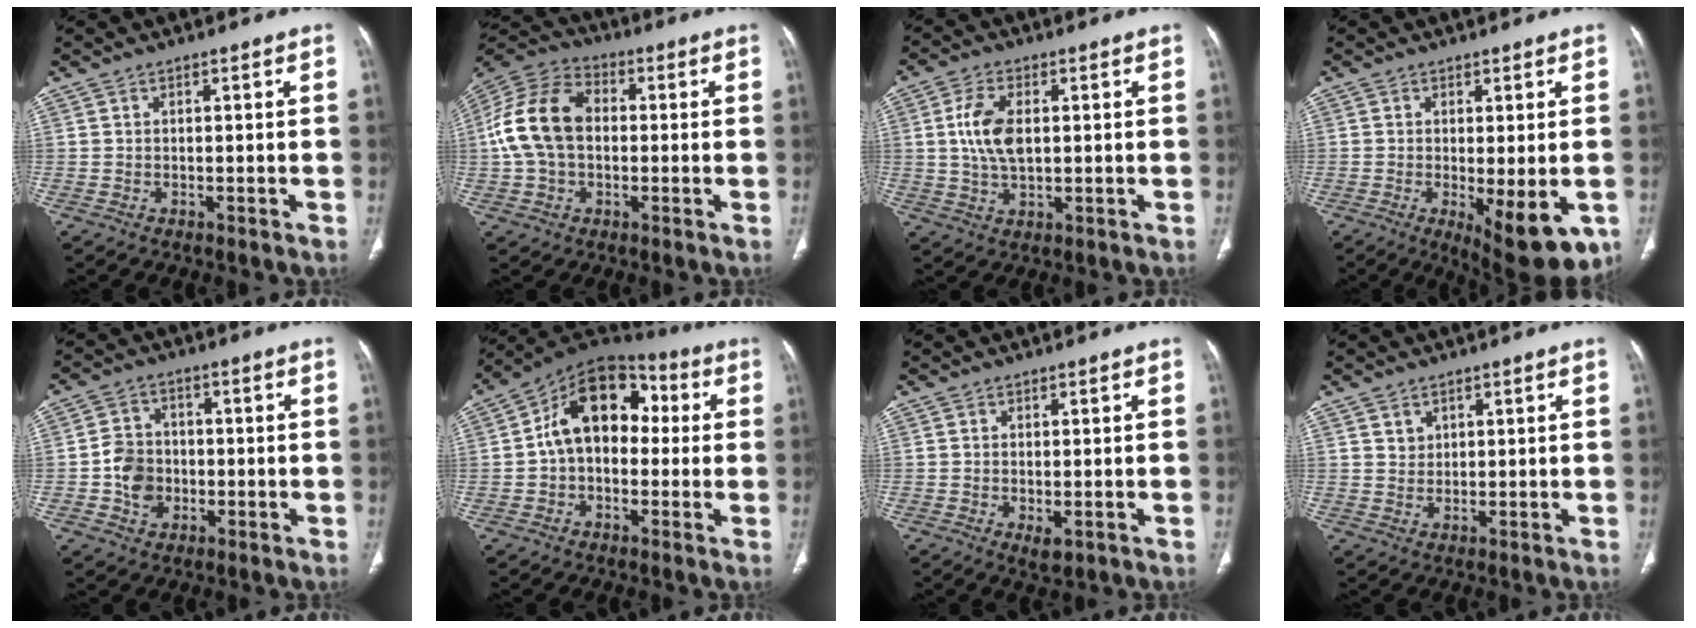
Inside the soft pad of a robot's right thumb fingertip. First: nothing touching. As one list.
[{"total": 14.9, "force": [0.4, 10.4, 10.7], "torque": [-0.207, 0.035, 0.000]}, {"total": 8.1, "force": [1.1, 4.5, 6.6], "torque": [-0.132, -0.001, 0.021]}, {"total": 11.2, "force": [-3.6, 3.7, 9.9], "torque": [-0.129, -0.021, -0.041]}, {"total": 7.1, "force": [-1.4, 6.0, 3.5], "torque": [-0.042, 0.015, -0.027]}, {"total": 14.9, "force": [1.0, 10.4, 10.6], "torque": [-0.134, 0.046, 0.001]}, {"total": 2.5, "force": [-0.7, 1.3, 2.0], "torque": [-0.034, -0.005, -0.006]}, {"total": 2.1, "force": [1.2, 1.7, 0.5], "torque": [0.004, -0.009, 0.022]}]